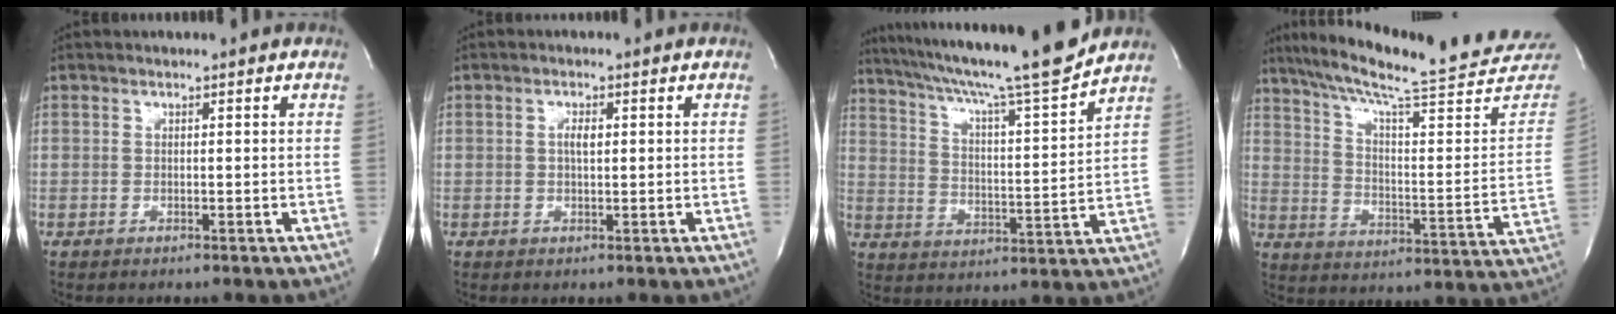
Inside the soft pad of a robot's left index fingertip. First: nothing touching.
{"total": 1.8, "force": [0.4, 0.6, 1.6], "torque": [-0.034, 0.001, 0.007]}
{"total": 19.5, "force": [17.0, -0.9, 9.5], "torque": [-0.164, -0.017, 0.260]}
{"total": 28.1, "force": [24.8, 1.5, 13.1], "torque": [-0.208, -0.070, 0.329]}